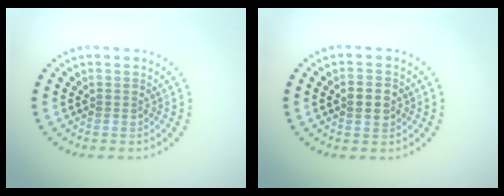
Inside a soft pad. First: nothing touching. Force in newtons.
{"total": 2.8, "press": 2.8, "slide": 0.1}